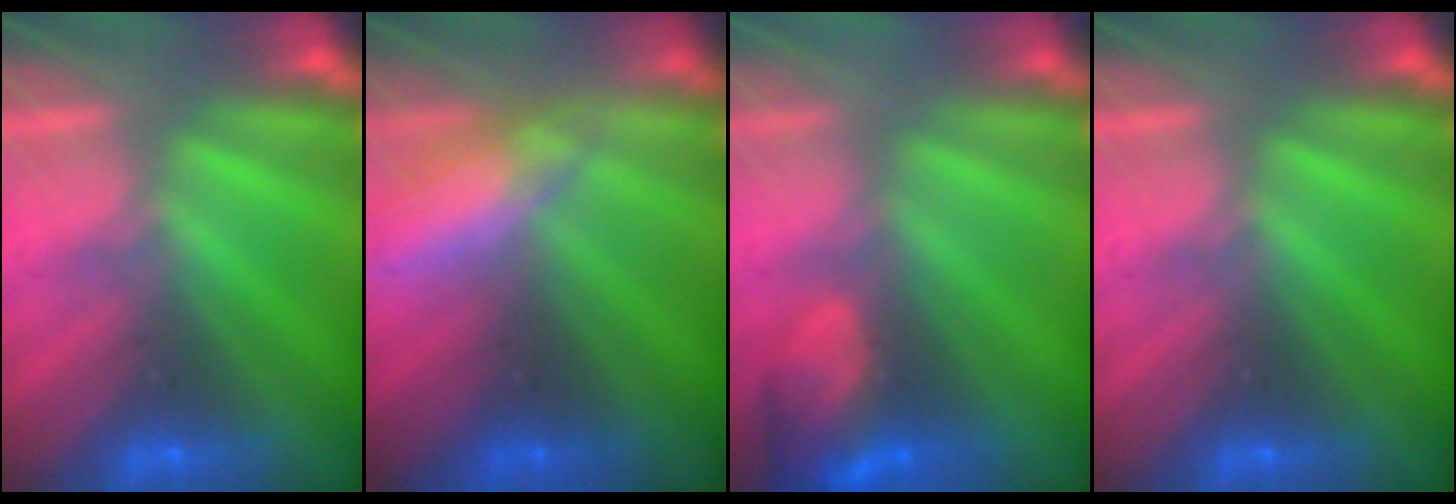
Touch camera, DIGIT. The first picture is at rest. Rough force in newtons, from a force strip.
{"total": 3.0}
{"total": 5.8}
{"total": 0.0}